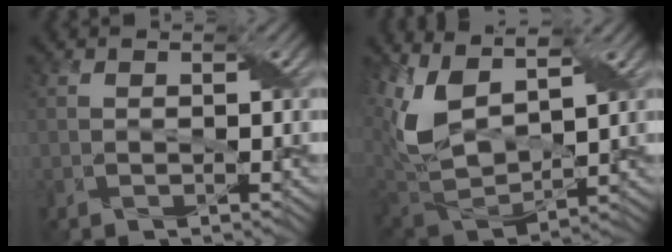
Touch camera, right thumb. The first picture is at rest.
{"total": 10.7, "force": [4.5, 5.5, 8.1], "torque": [-0.217, 0.005, 0.092]}